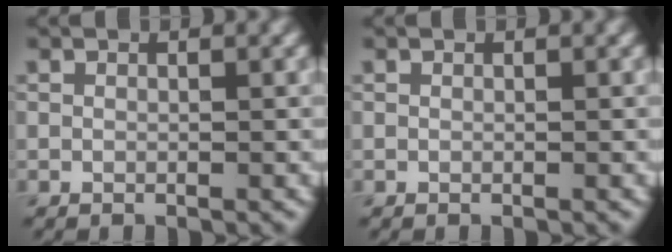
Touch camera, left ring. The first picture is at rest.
{"total": 0.0}